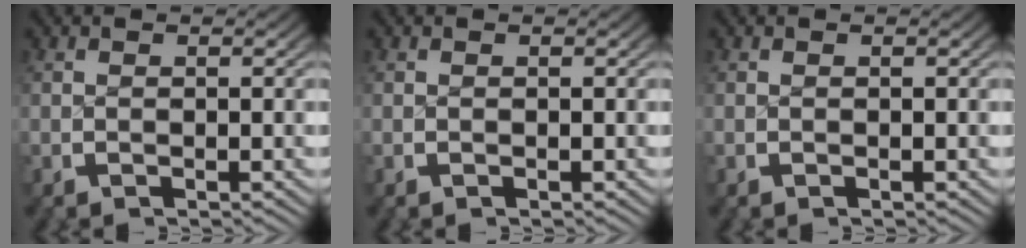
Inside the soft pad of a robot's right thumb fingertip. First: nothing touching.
{"total": 0.0}
{"total": 0.0}